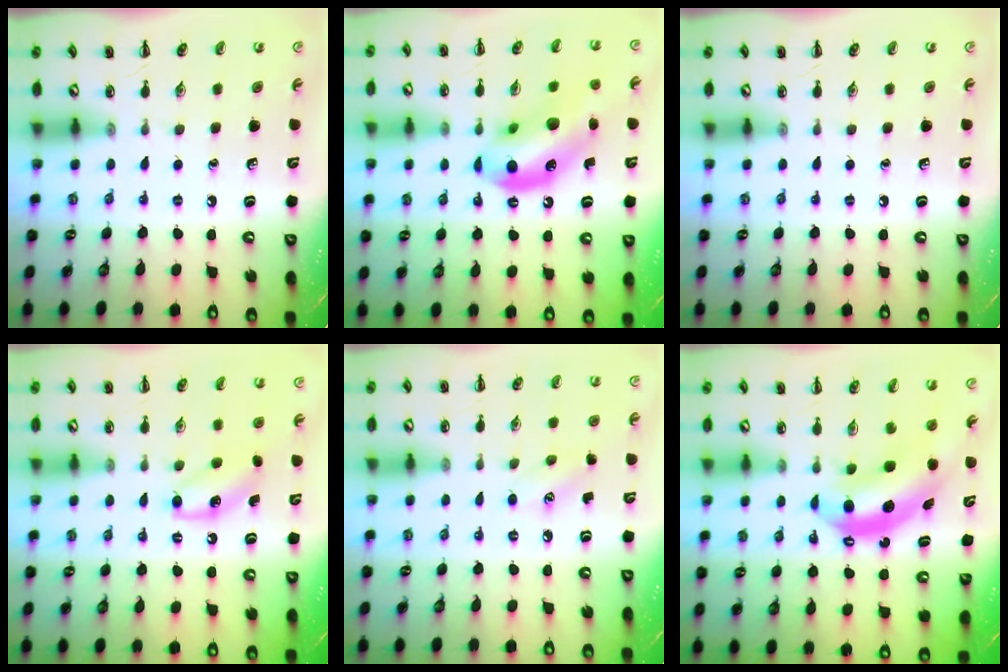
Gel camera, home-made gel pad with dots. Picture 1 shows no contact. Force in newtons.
{"total": 14.9, "press": 14.4, "slide": 3.9}
{"total": 0.0}
{"total": 5.8, "press": 5.5, "slide": 1.7}
{"total": 7.0, "press": 6.7, "slide": 1.7}
{"total": 6.8, "press": 6.7, "slide": 1.2}